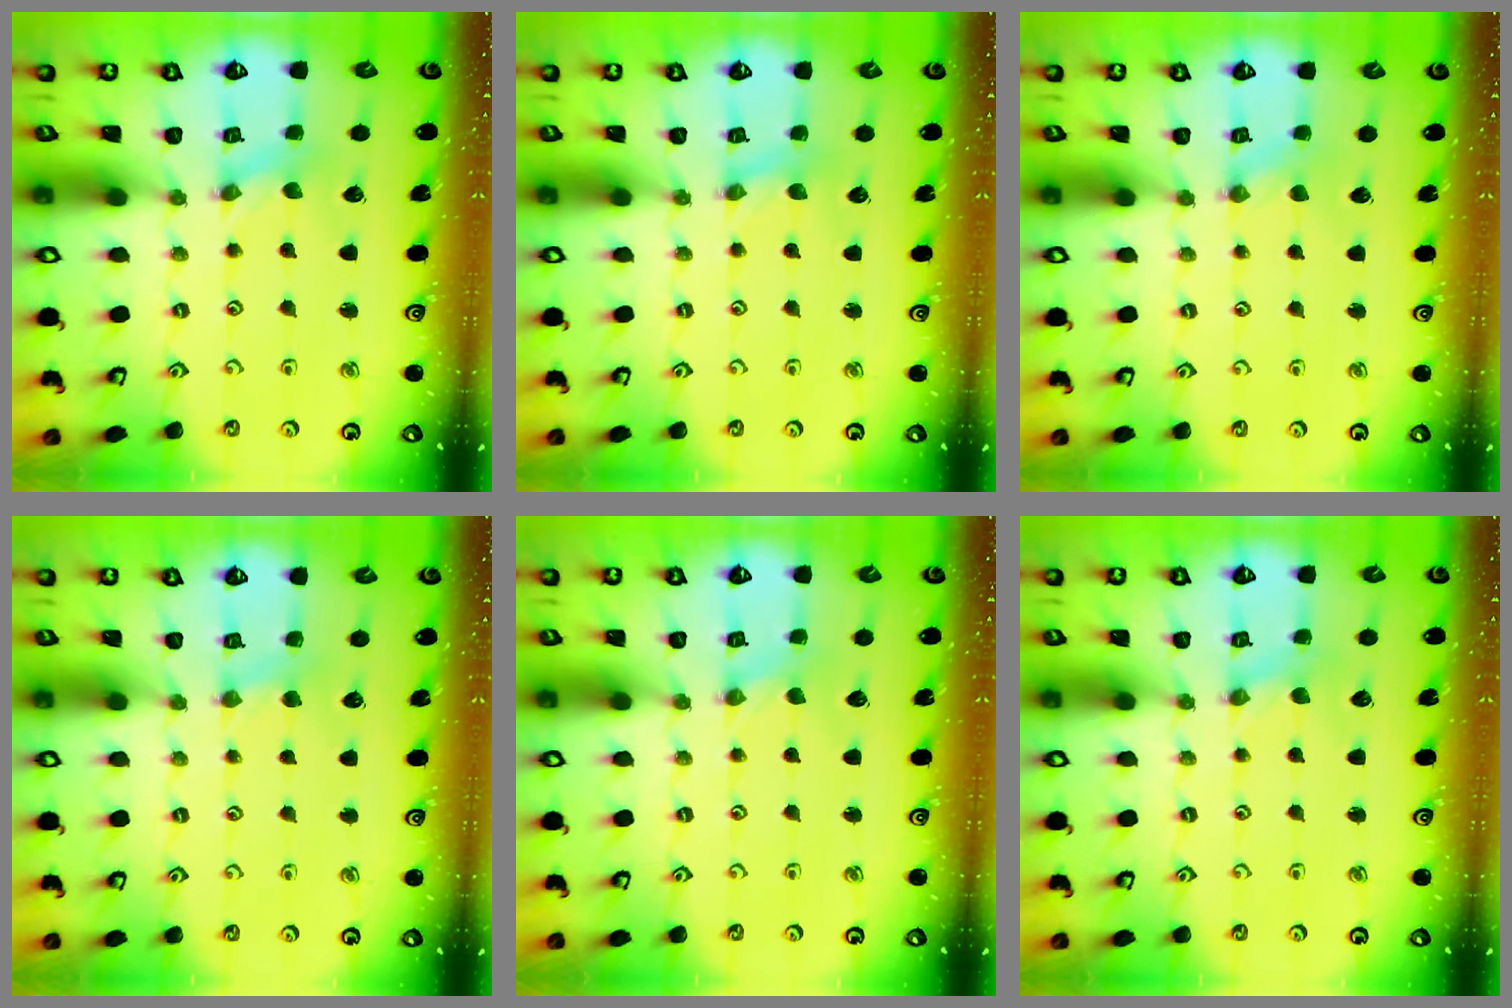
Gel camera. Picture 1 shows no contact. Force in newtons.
{"total": 1.4, "press": 1.4, "slide": 0.3}
{"total": 0.0}
{"total": 2.6, "press": 2.6, "slide": 0.5}
{"total": 0.0}
{"total": 0.0}